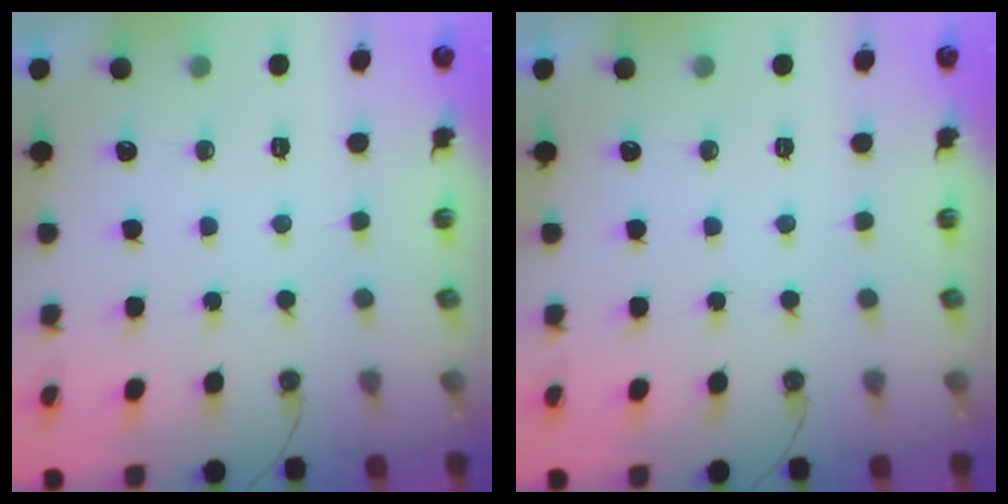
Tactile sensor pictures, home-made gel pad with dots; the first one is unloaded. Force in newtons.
{"total": 0.0}